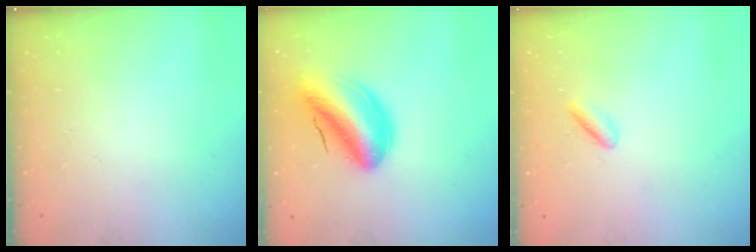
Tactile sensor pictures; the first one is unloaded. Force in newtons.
{"total": 16.1, "press": 15.5, "slide": 4.5}
{"total": 1.5, "press": 1.3, "slide": 0.6}